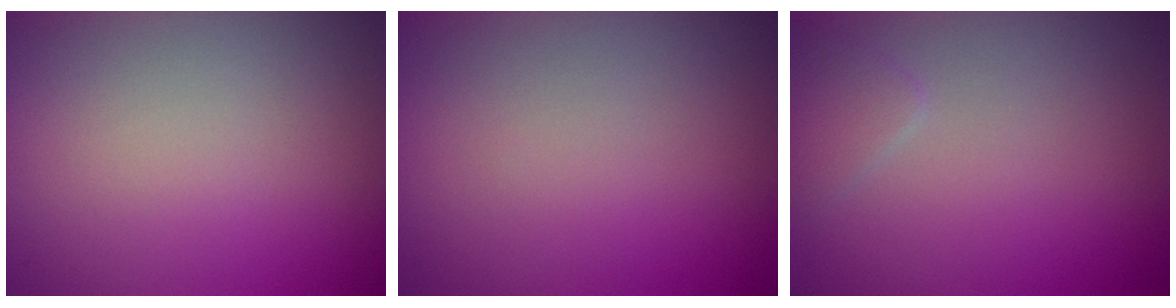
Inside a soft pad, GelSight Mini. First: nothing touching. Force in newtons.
{"total": 0.0}
{"total": 1.2, "press": 1.2, "slide": 0.1}